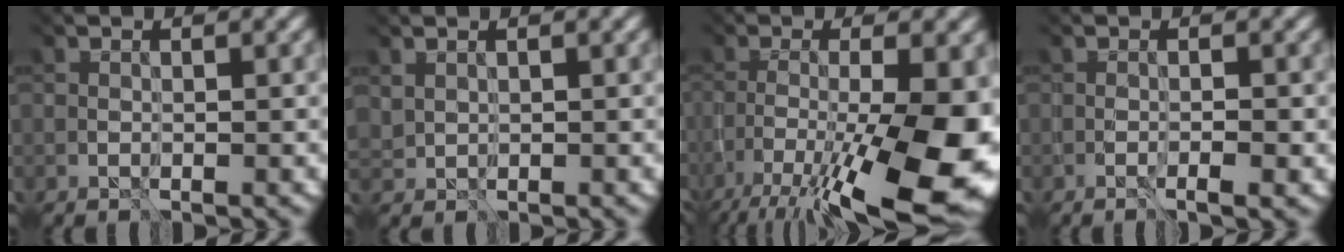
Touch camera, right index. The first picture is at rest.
{"total": 2.4, "force": [2.0, 1.4, 0.2], "torque": [-0.033, 0.004, 0.041]}
{"total": 14.0, "force": [-7.0, 3.7, 11.5], "torque": [-0.197, -0.005, -0.104]}
{"total": 1.8, "force": [-1.4, -0.3, 1.1], "torque": [-0.024, 0.000, -0.008]}